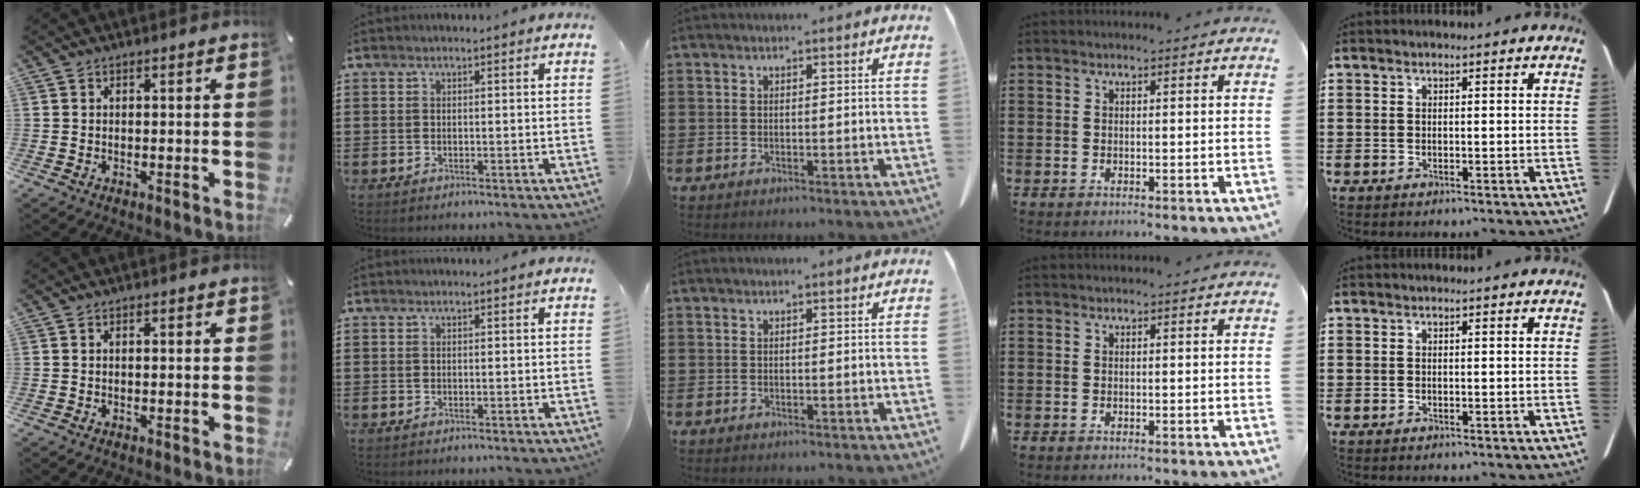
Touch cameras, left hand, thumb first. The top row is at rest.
{}